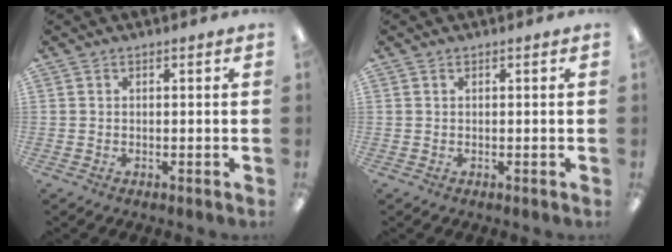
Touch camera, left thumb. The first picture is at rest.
{"total": 0.0}